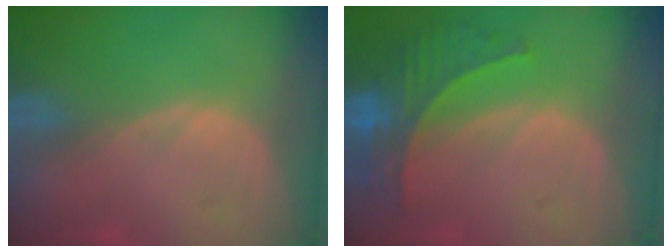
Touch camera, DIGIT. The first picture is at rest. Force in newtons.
{"total": 6.1, "press": 6.0, "slide": 1.0}